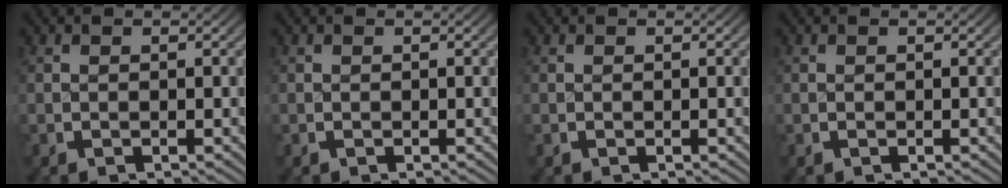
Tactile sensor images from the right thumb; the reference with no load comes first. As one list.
[{"total": 0.0}, {"total": 0.0}, {"total": 0.0}]